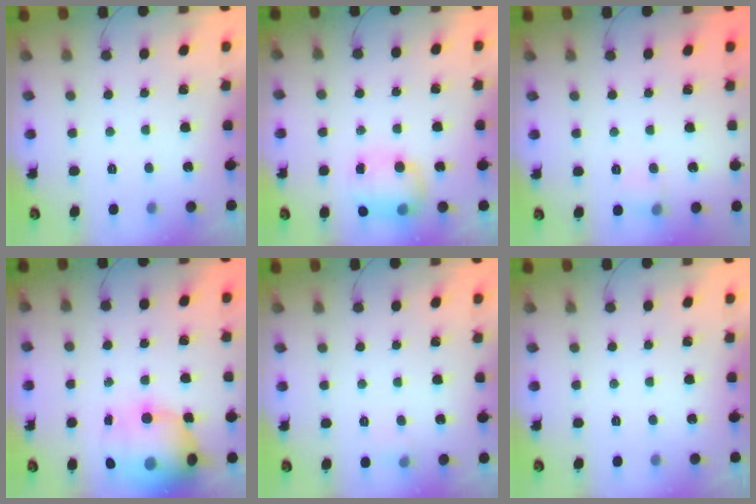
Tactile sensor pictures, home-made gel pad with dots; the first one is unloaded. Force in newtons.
{"total": 8.0, "press": 8.0, "slide": 0.5}
{"total": 6.9, "press": 6.8, "slide": 1.3}
{"total": 17.7, "press": 17.2, "slide": 4.0}
{"total": 4.2, "press": 4.1, "slide": 1.0}
{"total": 0.0}